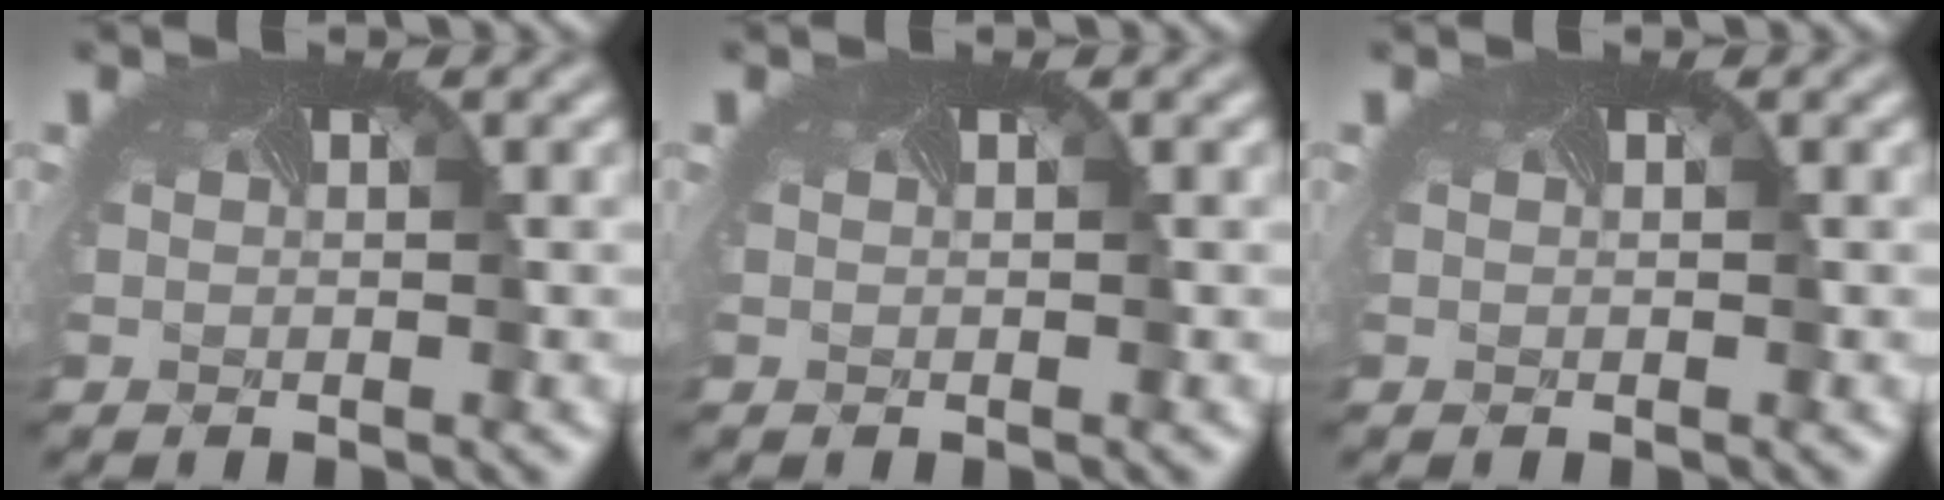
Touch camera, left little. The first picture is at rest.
{"total": 0.0}
{"total": 0.0}